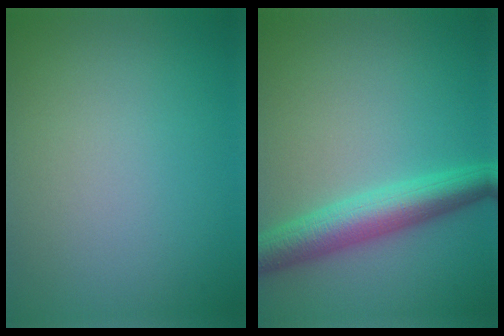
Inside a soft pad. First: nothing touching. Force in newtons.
{"total": 5.2, "press": 5.2, "slide": 0.0}